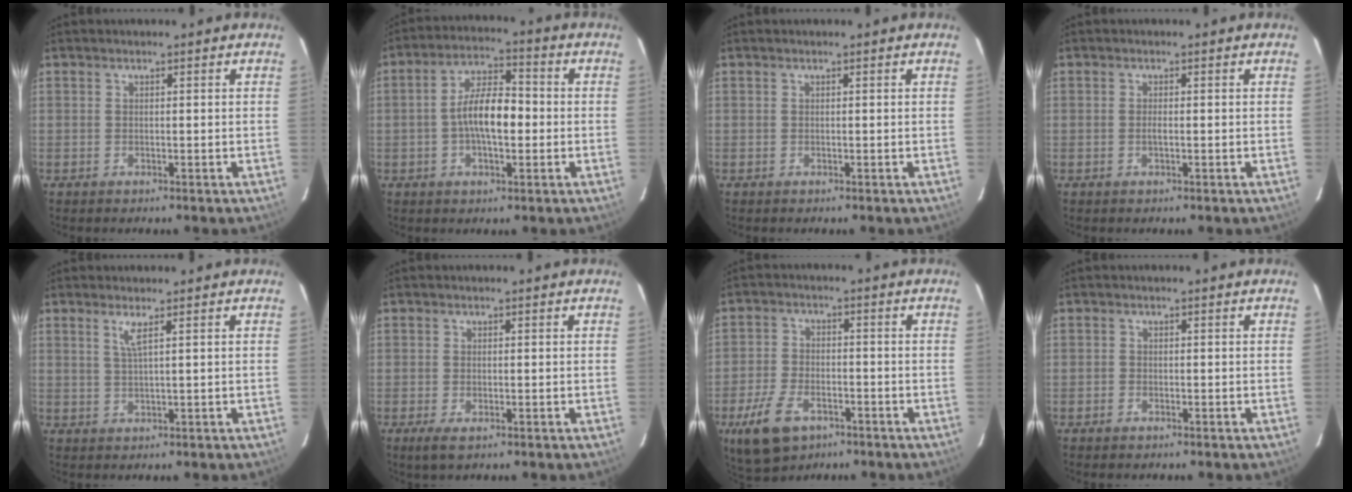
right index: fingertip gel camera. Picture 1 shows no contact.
{"total": 9.2, "force": [-1.2, 3.8, 8.3], "torque": [-0.156, 0.015, -0.021]}
{"total": 0.0}
{"total": 0.7, "force": [-0.2, 0.1, 0.7], "torque": [-0.013, 0.000, -0.004]}
{"total": 2.3, "force": [1.2, -0.4, 1.9], "torque": [-0.039, -0.004, 0.024]}
{"total": 2.6, "force": [-1.0, 1.0, 2.2], "torque": [-0.043, -0.009, -0.014]}
{"total": 10.6, "force": [-5.9, 6.0, 6.5], "torque": [-0.158, -0.008, -0.106]}
{"total": 1.0, "force": [-0.8, 0.6, 0.3], "torque": [-0.008, 0.001, -0.015]}